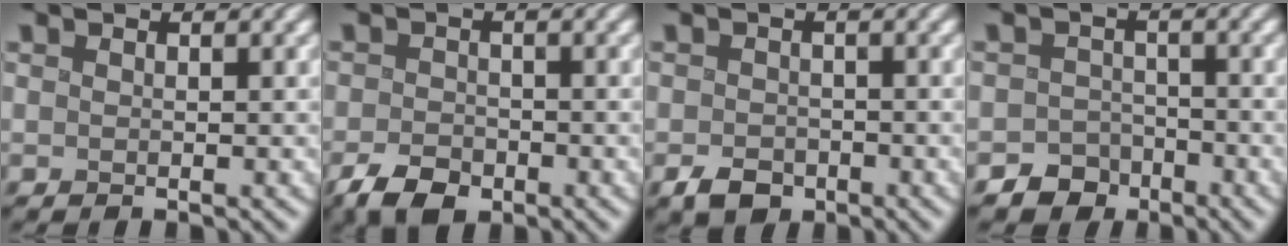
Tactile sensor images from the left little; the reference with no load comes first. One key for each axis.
{"total": 3.4, "fx": -2.3, "fy": 2.0, "fz": 1.6, "tx": -0.025, "ty": -0.004, "tz": -0.049}
{"total": 2.5, "fx": -1.5, "fy": 1.7, "fz": 0.9, "tx": -0.008, "ty": -0.006, "tz": -0.031}
{"total": 4.1, "fx": -3.1, "fy": 2.7, "fz": 0.1, "tx": 0.031, "ty": 0.003, "tz": -0.054}